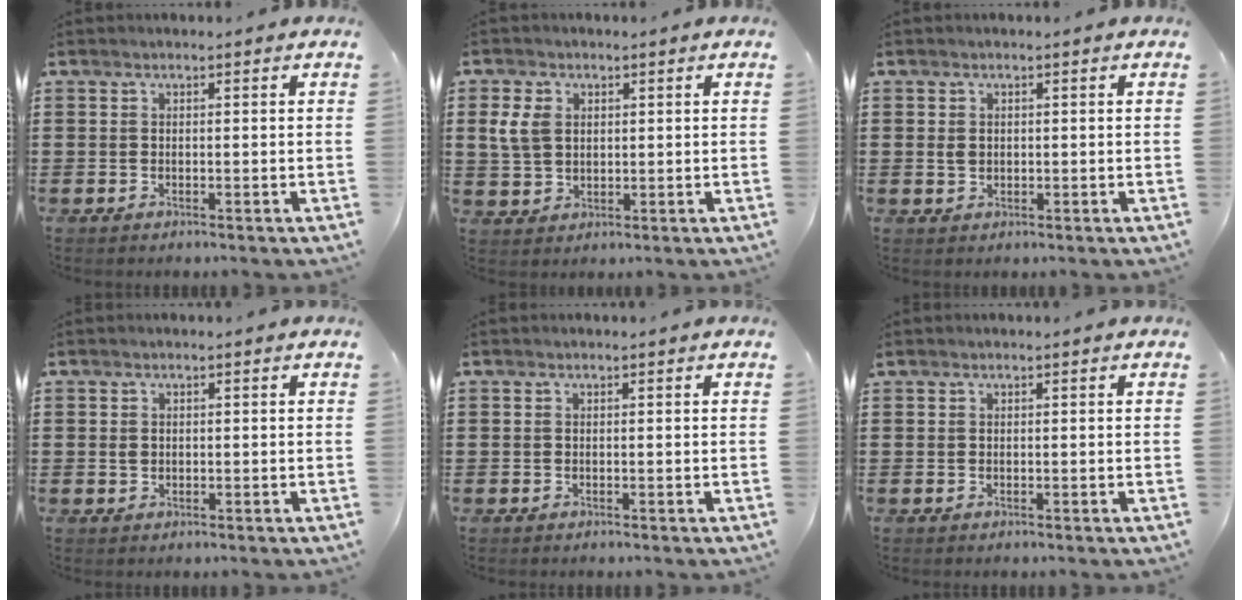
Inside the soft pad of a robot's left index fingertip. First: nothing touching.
{"total": 4.2, "force": [1.3, 3.2, 2.4], "torque": [-0.065, 0.010, 0.020]}
{"total": 1.5, "force": [0.3, 1.1, 0.9], "torque": [-0.021, 0.006, 0.004]}
{"total": 1.0, "force": [0.2, 0.7, 0.6], "torque": [-0.014, 0.004, 0.003]}
{"total": 0.0}
{"total": 0.0}